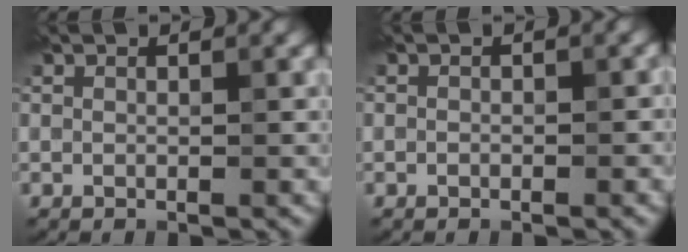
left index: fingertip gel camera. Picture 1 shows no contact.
{"total": 0.6, "force": [-0.3, 0.5, 0.4], "torque": [-0.004, 0.000, -0.004]}